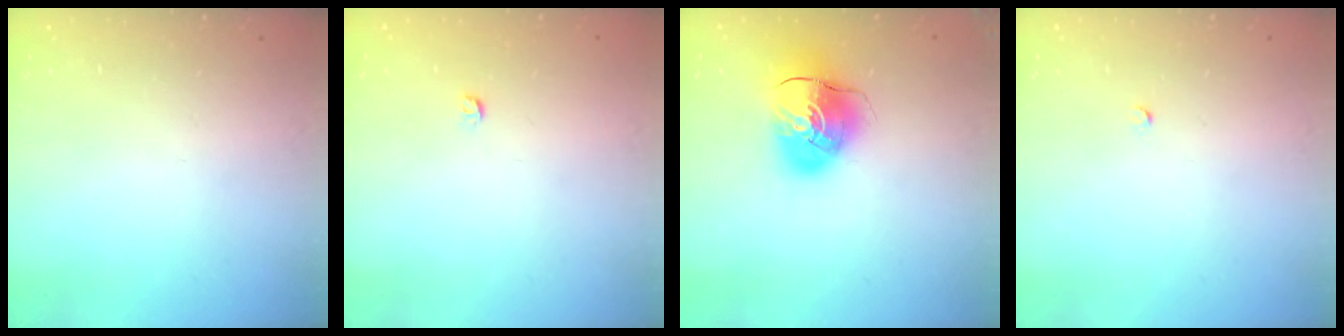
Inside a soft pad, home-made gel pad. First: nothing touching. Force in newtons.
{"total": 3.1, "press": 3.1, "slide": 0.5}
{"total": 10.8, "press": 10.6, "slide": 1.6}
{"total": 2.0, "press": 2.0, "slide": 0.3}